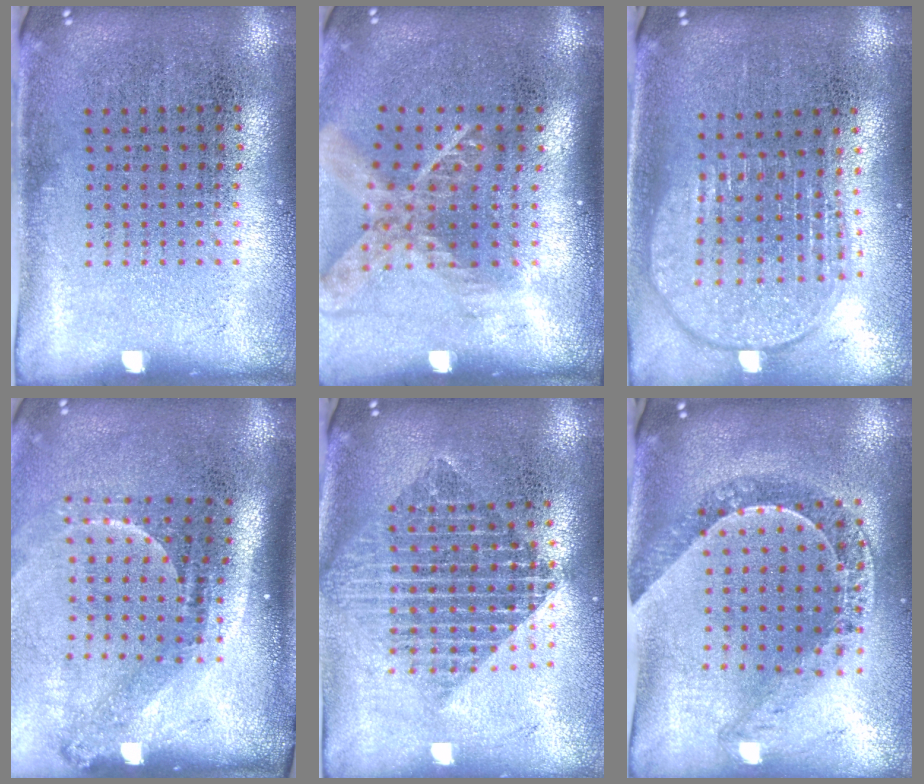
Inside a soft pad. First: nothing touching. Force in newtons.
{"total": 1.8, "press": 1.3, "slide": 1.2}
{"total": 1.9, "press": 1.6, "slide": 1.0}
{"total": 2.2, "press": 1.5, "slide": 1.6}
{"total": 2.0, "press": 1.6, "slide": 1.2}
{"total": 1.2, "press": 1.2, "slide": 0.3}